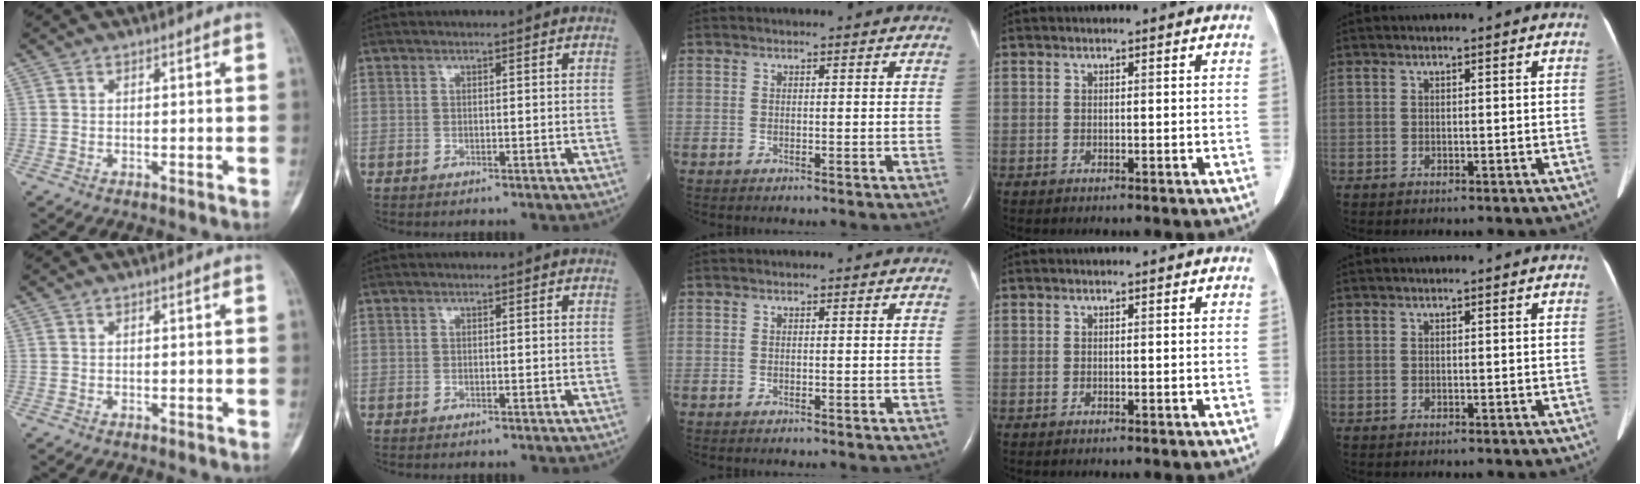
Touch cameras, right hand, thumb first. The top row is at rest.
{}